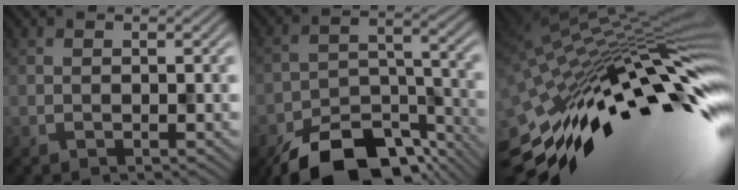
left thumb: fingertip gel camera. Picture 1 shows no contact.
{"total": 13.9, "force": [-10.5, 6.2, 6.7], "torque": [-0.123, -0.018, -0.163]}
{"total": 18.0, "force": [-3.3, 4.6, 17.1], "torque": [-0.288, 0.005, -0.085]}